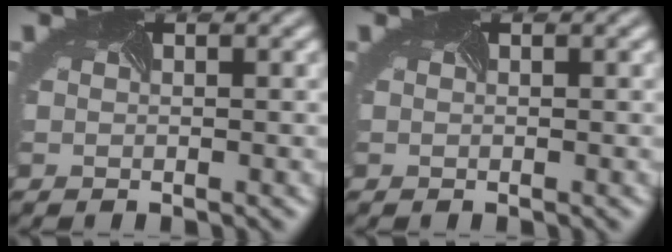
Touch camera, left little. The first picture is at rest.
{"total": 0.0}